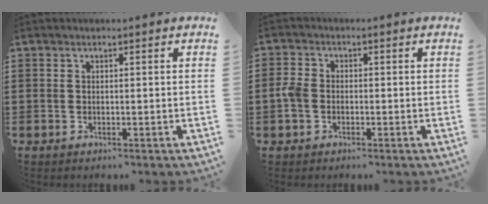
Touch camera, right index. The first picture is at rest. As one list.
[{"total": 2.6, "force": [-0.7, 2.0, 1.6], "torque": [-0.046, -0.002, -0.019]}]